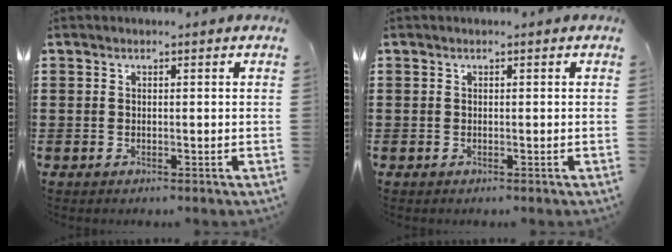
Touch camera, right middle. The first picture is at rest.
{"total": 0.0}